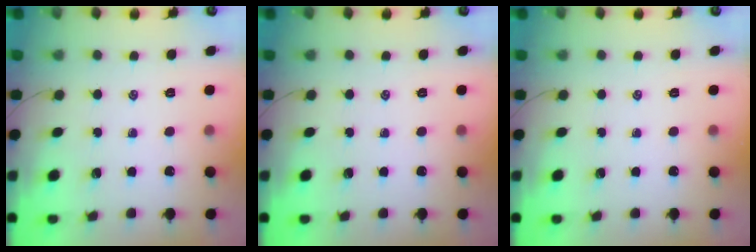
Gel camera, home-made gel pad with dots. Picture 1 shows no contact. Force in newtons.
{"total": 0.0}
{"total": 0.0}